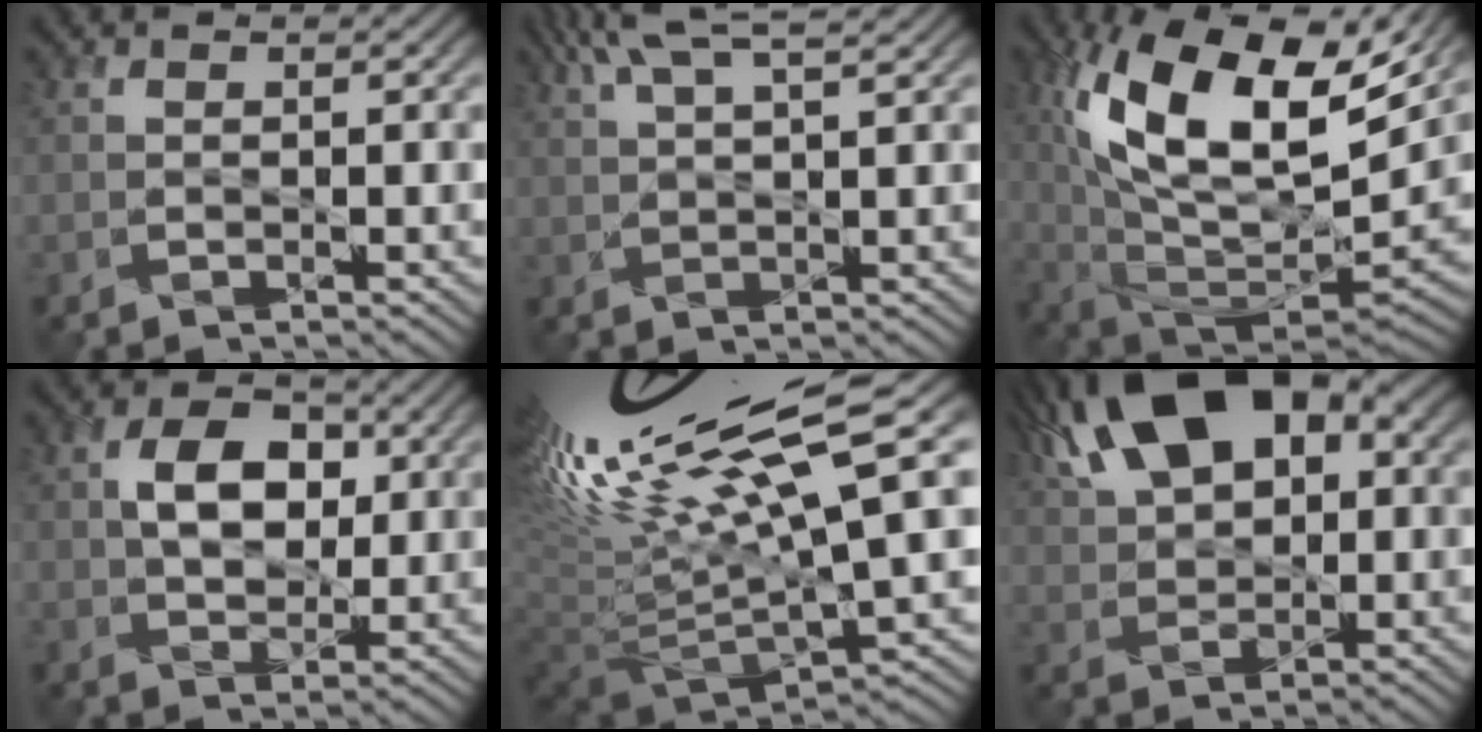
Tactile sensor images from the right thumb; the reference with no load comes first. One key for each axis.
{"total": 6.0, "fx": 4.0, "fy": 1.1, "fz": 4.3, "tx": -0.083, "ty": 0.020, "tz": 0.070}
{"total": 18.3, "fx": 6.8, "fy": 9.0, "fz": 14.4, "tx": -0.298, "ty": 0.017, "tz": 0.122}
{"total": 6.6, "fx": 1.1, "fy": 4.5, "fz": 4.7, "tx": -0.087, "ty": 0.006, "tz": 0.014}
{"total": 20.2, "fx": 7.9, "fy": 4.6, "fz": 18.0, "tx": -0.312, "ty": 0.039, "tz": 0.149}
{"total": 17.2, "fx": 7.2, "fy": 9.3, "fz": 12.5, "tx": -0.237, "ty": 0.050, "tz": 0.103}